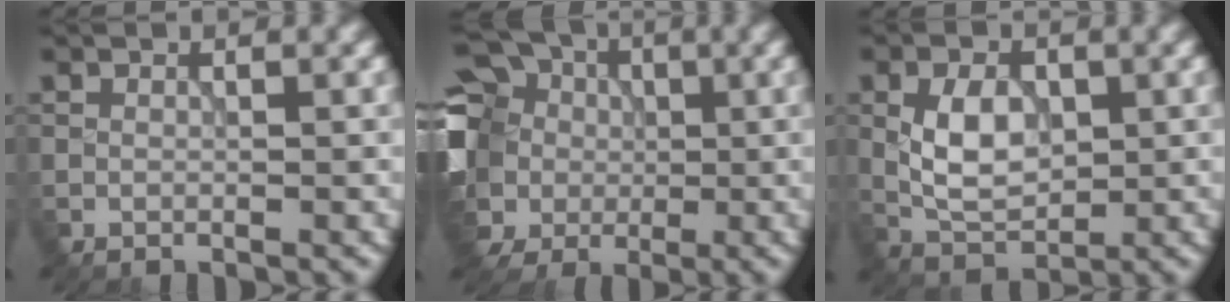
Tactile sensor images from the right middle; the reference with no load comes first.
{"total": 15.5, "force": [1.2, 13.3, 7.8], "torque": [-0.218, 0.025, -0.009]}
{"total": 4.6, "force": [0.3, 2.8, 3.7], "torque": [-0.078, 0.003, 0.008]}